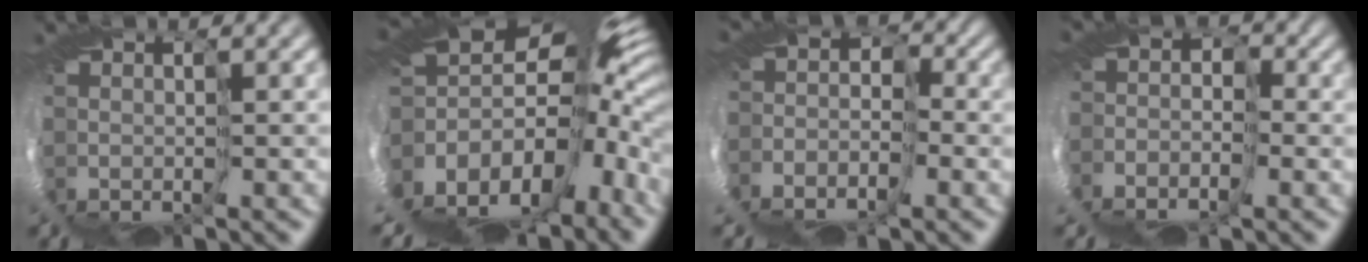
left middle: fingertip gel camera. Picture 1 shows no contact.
{"total": 13.8, "force": [-3.6, 6.9, 11.4], "torque": [-0.166, -0.042, -0.045]}
{"total": 8.4, "force": [-4.6, 6.0, 3.7], "torque": [-0.072, -0.015, -0.093]}
{"total": 7.6, "force": [-4.0, 5.3, 3.5], "torque": [-0.058, -0.010, -0.093]}